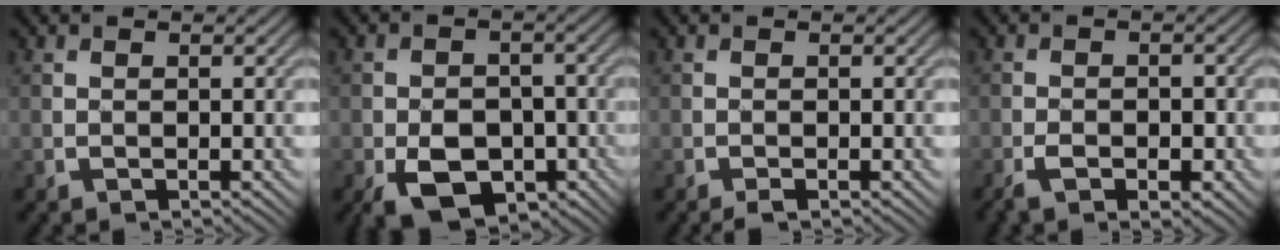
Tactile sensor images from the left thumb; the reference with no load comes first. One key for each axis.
{"total": 9.0, "fx": -4.2, "fy": 5.7, "fz": 5.5, "tx": -0.093, "ty": -0.021, "tz": -0.066}
{"total": 0.9, "fx": -0.6, "fy": 0.1, "fz": 0.6, "tx": -0.013, "ty": -0.002, "tz": -0.013}
{"total": 4.3, "fx": -2.1, "fy": 1.9, "fz": 3.2, "tx": -0.057, "ty": -0.004, "tz": -0.036}